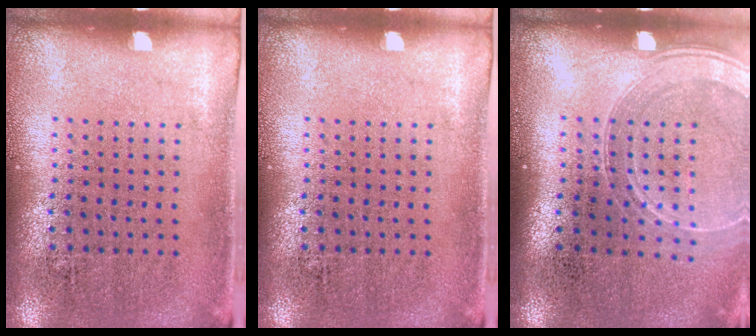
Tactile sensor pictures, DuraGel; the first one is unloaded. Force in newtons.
{"total": 0.0}
{"total": 1.4, "press": 1.3, "slide": 0.5}